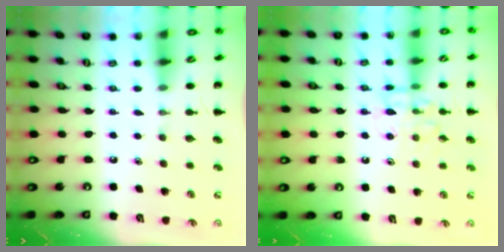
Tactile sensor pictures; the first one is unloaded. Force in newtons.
{"total": 10.4, "press": 10.3, "slide": 0.7}